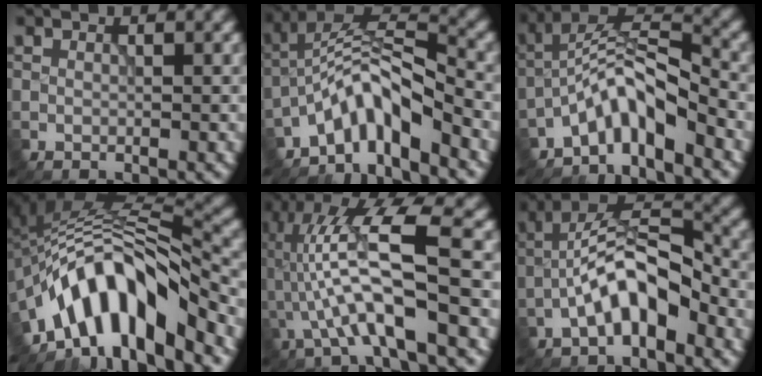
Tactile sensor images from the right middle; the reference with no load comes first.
{"total": 5.9, "force": [-4.1, 1.6, 3.9], "torque": [-0.062, 0.013, -0.084]}
{"total": 5.3, "force": [-3.8, 1.3, 3.4], "torque": [-0.060, 0.016, -0.080]}
{"total": 11.1, "force": [-6.4, 3.8, 8.2], "torque": [-0.119, 0.013, -0.115]}
{"total": 8.8, "force": [-1.4, 1.8, 8.5], "torque": [-0.171, 0.022, -0.028]}
{"total": 6.5, "force": [-2.9, 2.5, 5.3], "torque": [-0.094, 0.024, -0.055]}